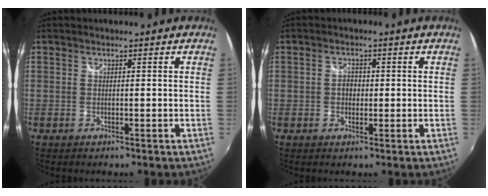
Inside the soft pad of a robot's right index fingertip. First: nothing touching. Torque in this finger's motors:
{"motor_torque": [0.04, -0.03, 0.28, 0.05]}